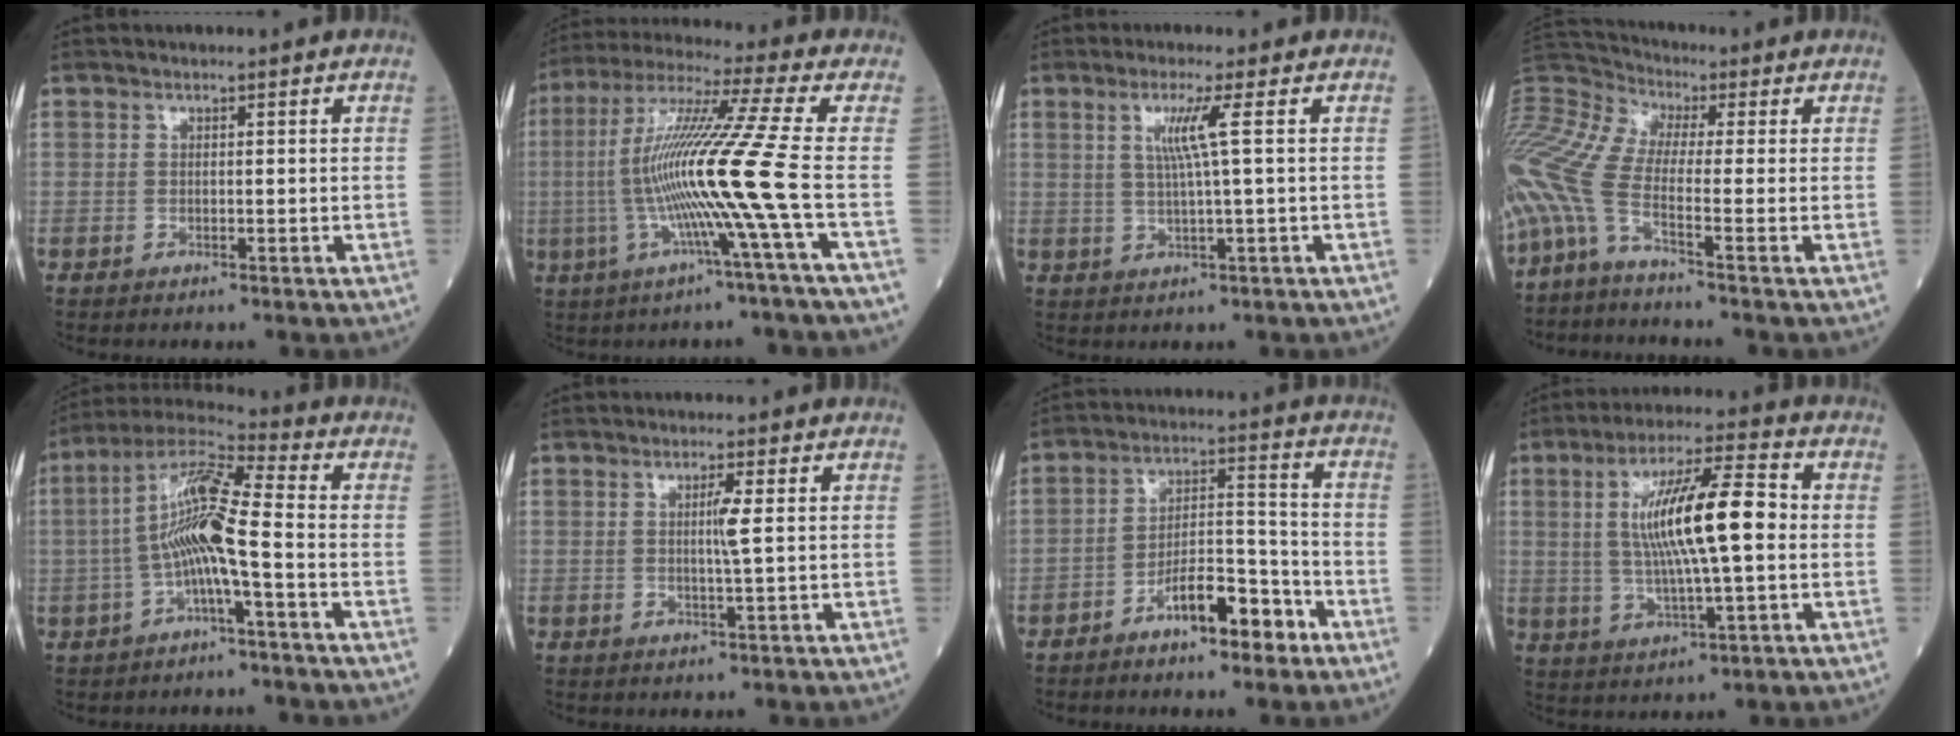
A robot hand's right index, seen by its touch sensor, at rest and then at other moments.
{"total": 15.1, "force": [-2.8, -3.1, 14.5], "torque": [-0.283, -0.005, -0.063]}
{"total": 4.4, "force": [1.2, -1.2, 4.0], "torque": [-0.081, -0.003, 0.024]}
{"total": 10.5, "force": [-5.5, -0.6, 9.0], "torque": [-0.216, 0.016, -0.118]}
{"total": 10.6, "force": [-1.8, 0.6, 10.4], "torque": [-0.209, 0.024, -0.043]}
{"total": 2.5, "force": [0.4, -0.6, 2.4], "torque": [-0.043, -0.004, 0.007]}
{"total": 8.9, "force": [-5.5, 2.6, 6.5], "torque": [-0.111, 0.022, -0.092]}
{"total": 13.0, "force": [0.9, 1.6, 12.9], "torque": [-0.234, 0.013, 0.015]}